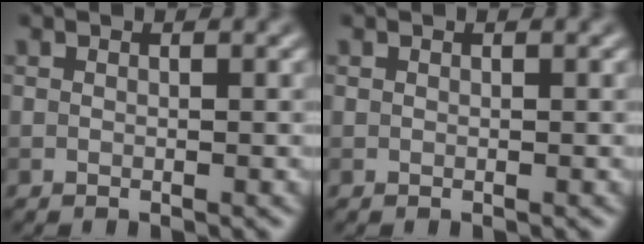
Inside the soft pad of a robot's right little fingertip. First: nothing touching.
{"total": 0.0}